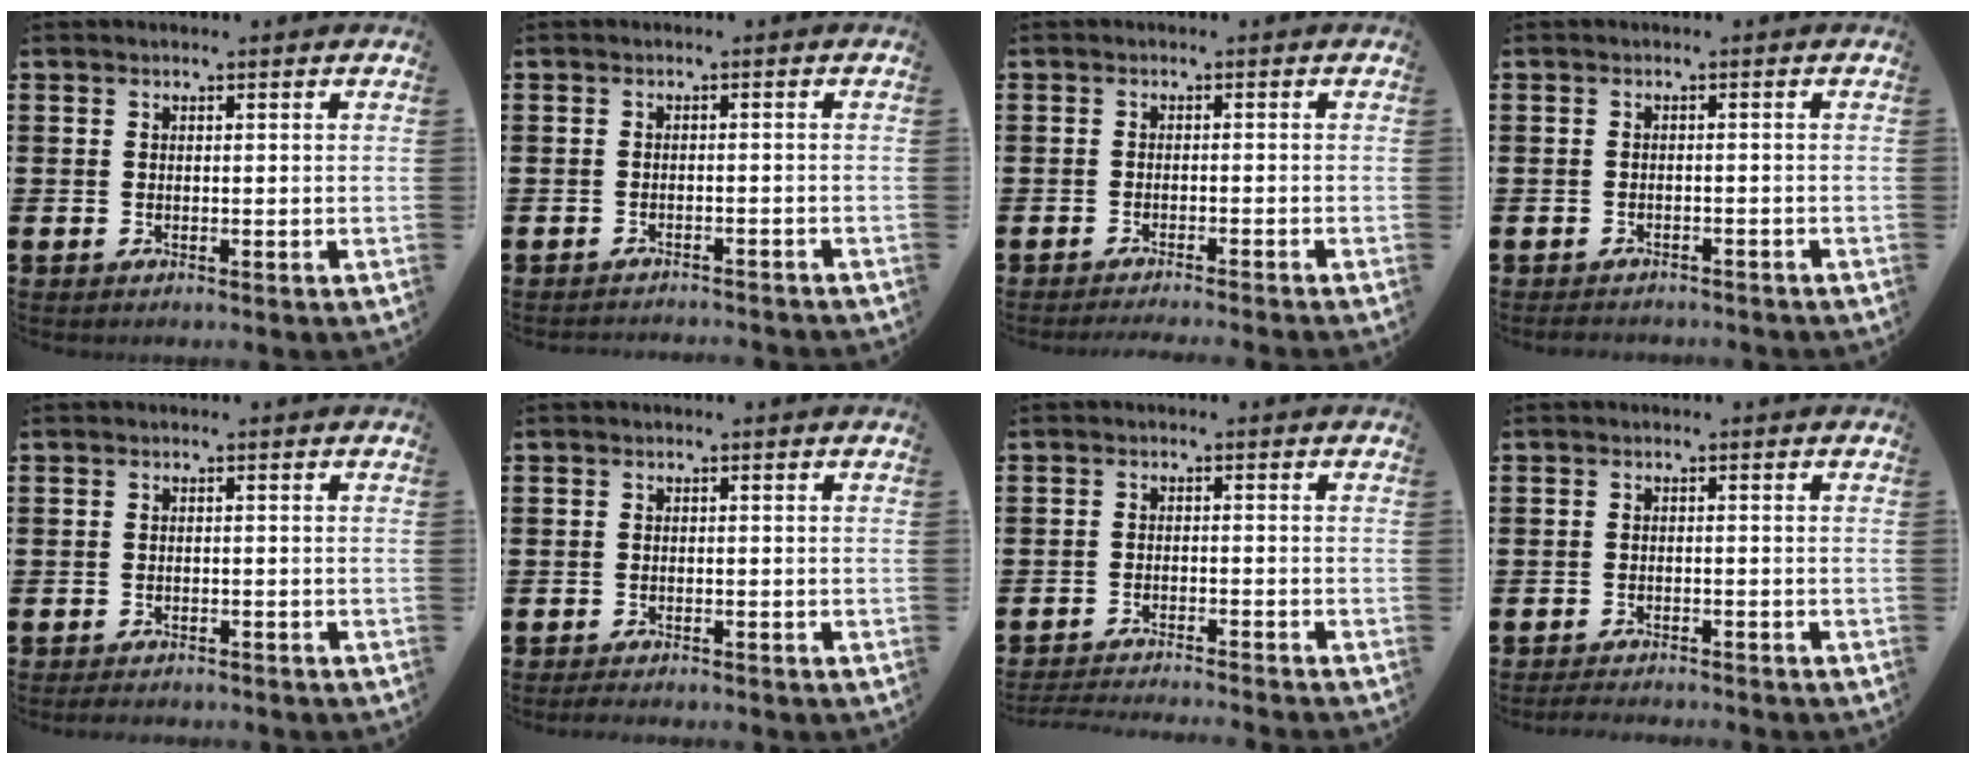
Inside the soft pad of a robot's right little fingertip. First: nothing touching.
{"total": 1.3, "force": [-1.2, -0.2, -0.1], "torque": [0.000, 0.003, -0.026]}
{"total": 1.1, "force": [-1.1, -0.3, 0.1], "torque": [-0.001, 0.001, -0.021]}
{"total": 1.2, "force": [-1.2, 0.1, 0.0], "torque": [-0.004, 0.001, -0.026]}
{"total": 1.1, "force": [-1.1, 0.1, 0.1], "torque": [-0.006, 0.001, -0.023]}
{"total": 0.9, "force": [-0.9, 0.1, 0.2], "torque": [-0.007, 0.000, -0.019]}
{"total": 2.1, "force": [-2.1, -0.3, 0.2], "torque": [-0.003, 0.002, -0.043]}
{"total": 1.5, "force": [-1.5, 0.0, 0.1], "torque": [-0.005, 0.001, -0.030]}